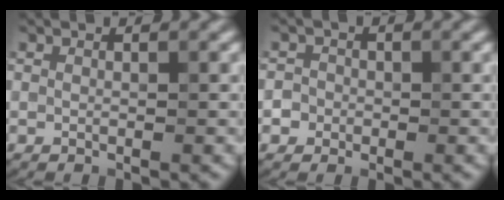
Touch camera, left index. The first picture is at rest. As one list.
[{"total": 2.3, "force": [-0.8, 2.1, 0.2], "torque": [0.026, 0.015, -0.033]}]